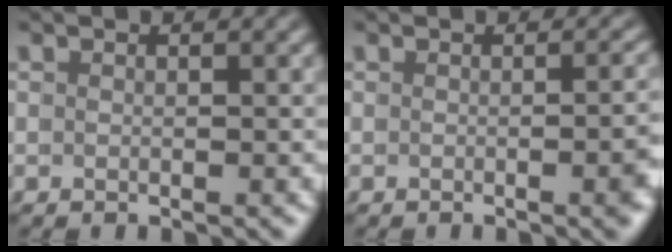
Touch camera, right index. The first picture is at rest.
{"total": 2.0, "force": [-0.6, -0.1, 1.9], "torque": [-0.010, 0.003, -0.011]}